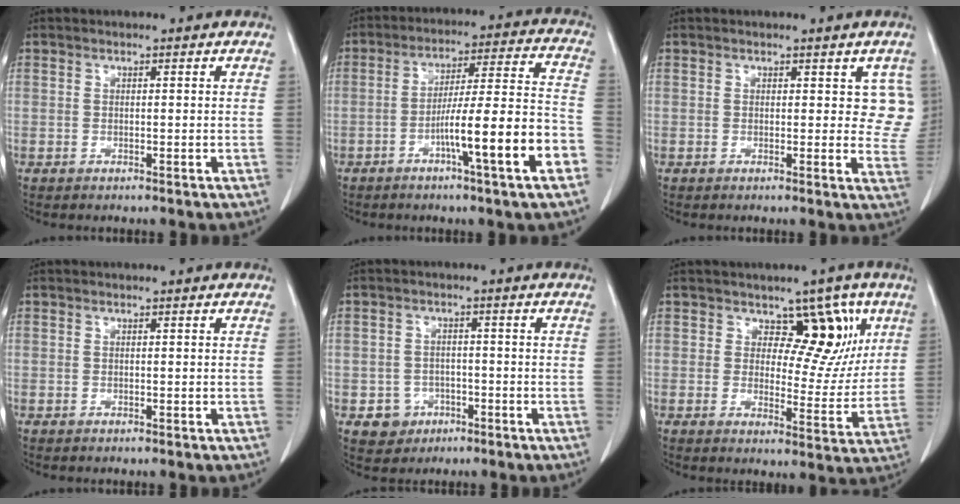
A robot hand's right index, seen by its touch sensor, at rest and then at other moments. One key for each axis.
{"total": 14.2, "fx": -5.8, "fy": -0.1, "fz": 13.0, "tx": -0.207, "ty": 0.011, "tz": -0.087}
{"total": 4.8, "fx": 1.9, "fy": 2.9, "fz": 3.3, "tx": -0.009, "ty": -0.007, "tz": 0.014}
{"total": 0.0}
{"total": 4.5, "fx": -1.9, "fy": 4.0, "fz": 0.4, "tx": 0.001, "ty": 0.014, "tz": -0.023}
{"total": 8.4, "fx": 4.0, "fy": 5.0, "fz": 5.4, "tx": -0.045, "ty": 0.005, "tz": 0.056}